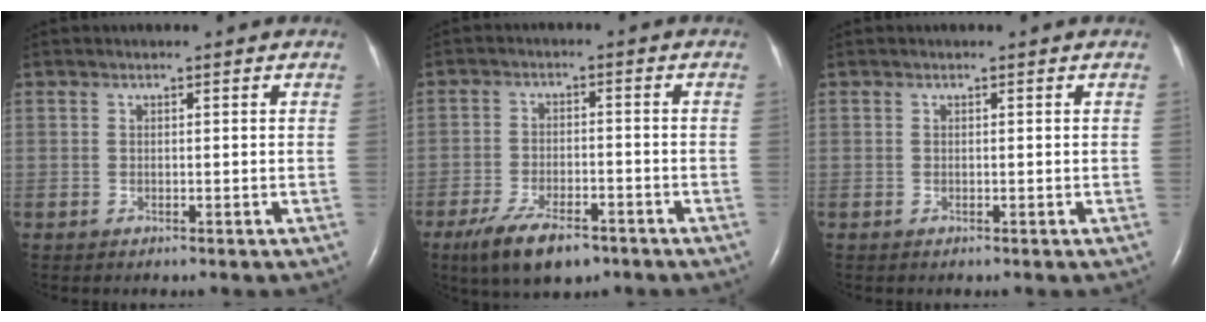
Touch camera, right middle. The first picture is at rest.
{"total": 8.5, "force": [-5.8, 3.0, 5.5], "torque": [-0.106, -0.010, -0.097]}
{"total": 0.0}